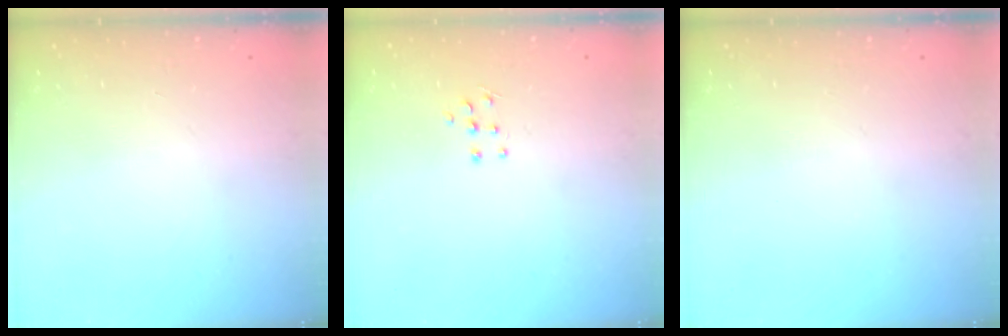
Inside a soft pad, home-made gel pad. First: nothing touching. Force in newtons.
{"total": 5.0, "press": 4.9, "slide": 0.5}
{"total": 0.0}